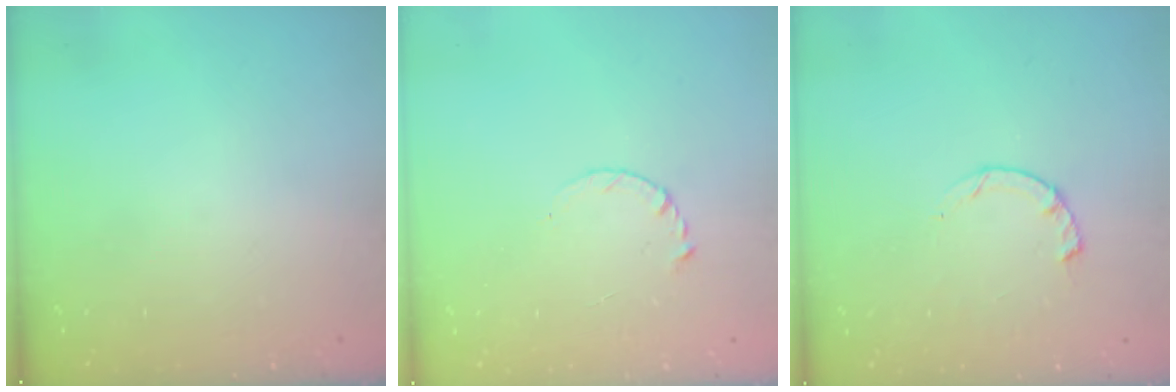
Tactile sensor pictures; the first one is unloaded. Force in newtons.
{"total": 3.9, "press": 3.9, "slide": 0.5}
{"total": 2.3, "press": 2.3, "slide": 0.4}